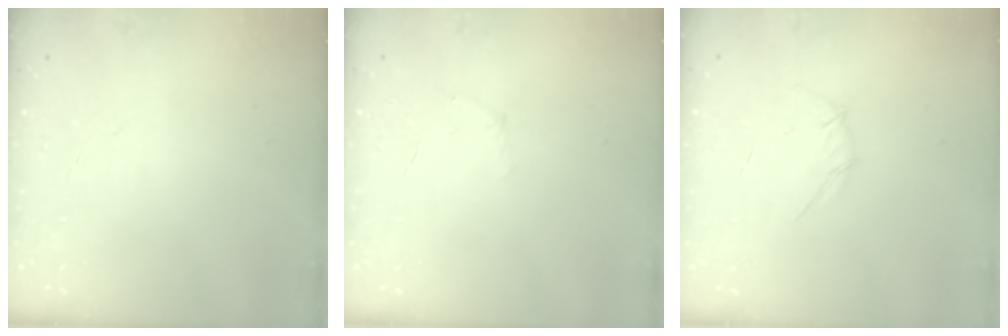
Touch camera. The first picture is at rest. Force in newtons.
{"total": 3.8, "press": 3.6, "slide": 1.1}
{"total": 4.2, "press": 4.2, "slide": 0.8}